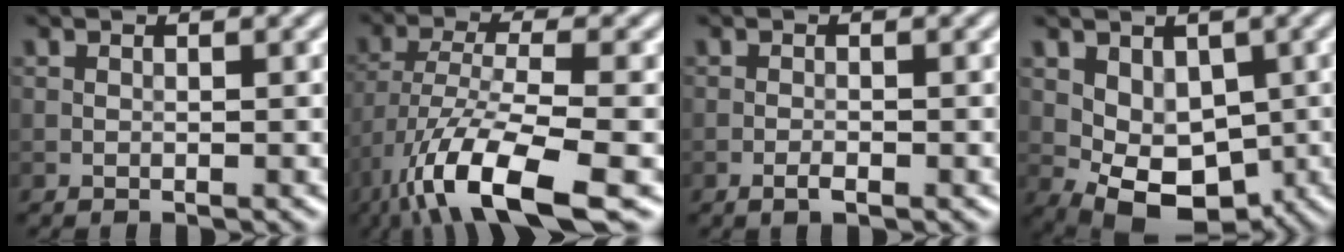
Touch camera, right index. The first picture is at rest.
{"total": 11.0, "force": [-6.1, 3.4, 8.5], "torque": [-0.160, -0.008, -0.116]}
{"total": 1.1, "force": [-0.6, 0.3, 0.9], "torque": [-0.018, -0.001, -0.013]}
{"total": 6.6, "force": [-0.8, 4.5, 4.8], "torque": [-0.072, -0.007, -0.009]}